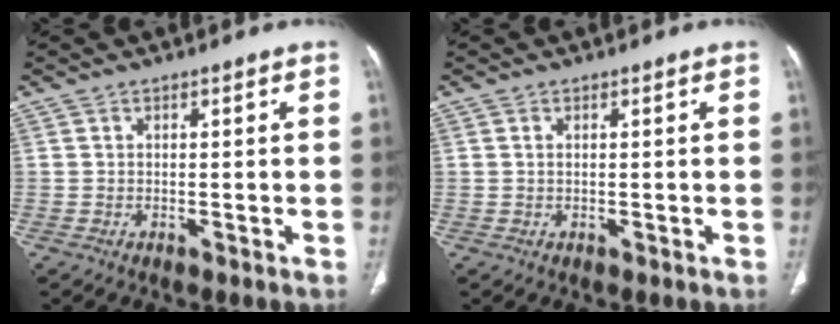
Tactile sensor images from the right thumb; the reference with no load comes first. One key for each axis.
{"total": 0.5, "fx": 0.2, "fy": 0.2, "fz": 0.4, "tx": -0.013, "ty": 0.004, "tz": 0.004}